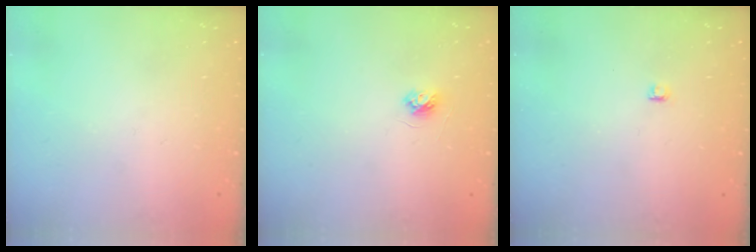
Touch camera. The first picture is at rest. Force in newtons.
{"total": 3.7, "press": 3.6, "slide": 0.4}
{"total": 2.8, "press": 2.7, "slide": 0.3}